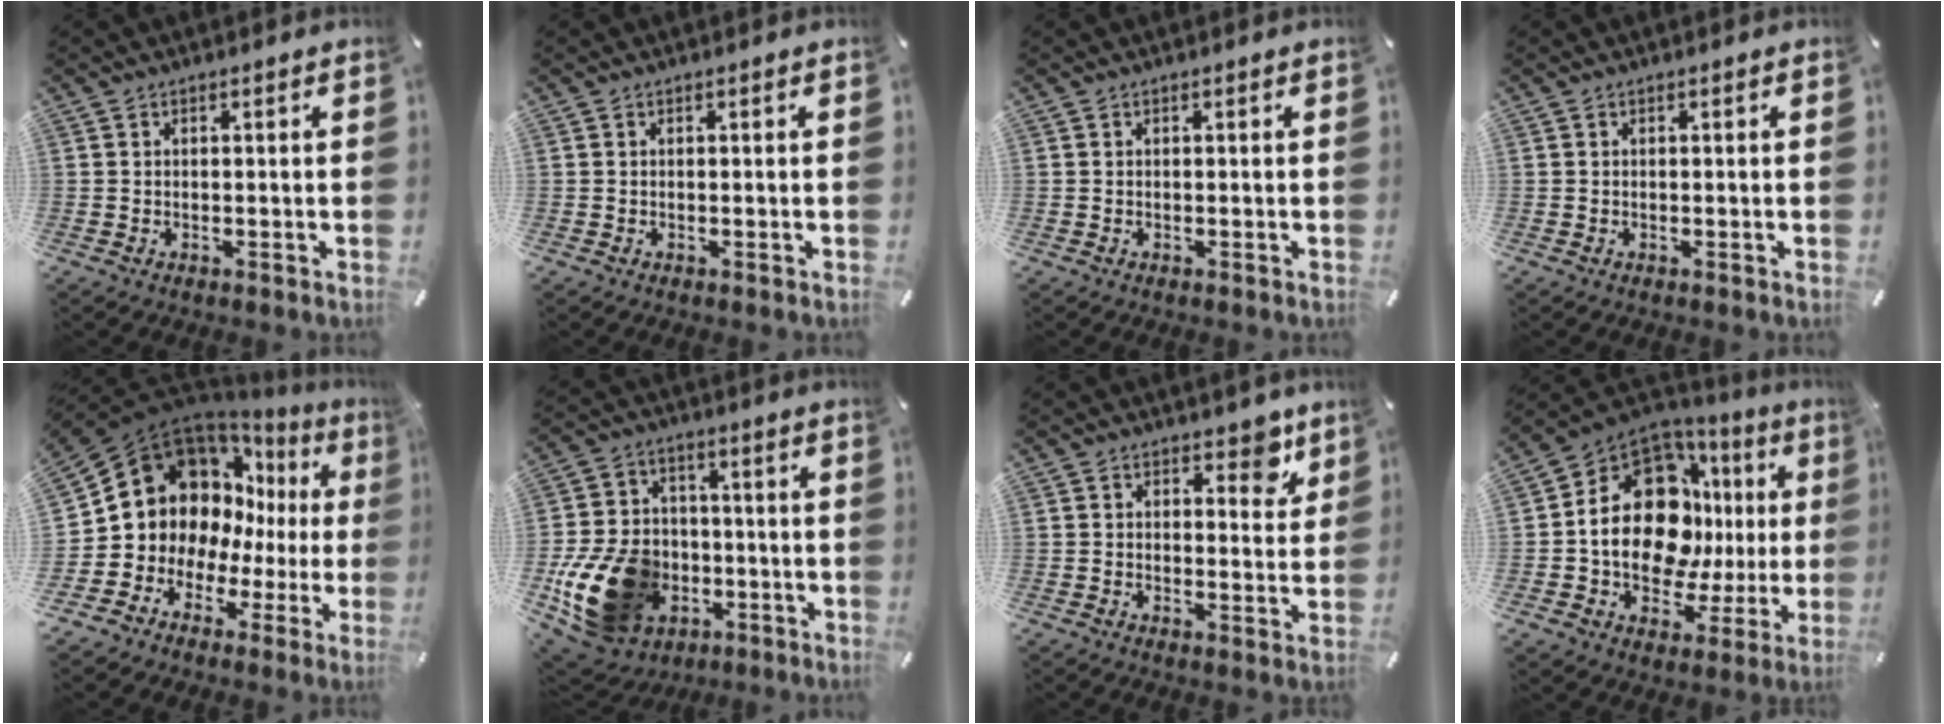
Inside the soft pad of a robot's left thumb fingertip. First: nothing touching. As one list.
[{"total": 0.0}, {"total": 0.0}, {"total": 0.0}, {"total": 14.6, "force": [5.1, 12.5, 5.6], "torque": [-0.096, -0.059, 0.109]}, {"total": 18.9, "force": [-6.0, 14.3, 10.8], "torque": [-0.201, 0.029, -0.089]}, {"total": 6.1, "force": [3.7, 3.6, 3.2], "torque": [-0.017, -0.018, 0.057]}, {"total": 19.7, "force": [2.9, 14.0, 13.6], "torque": [-0.243, -0.025, 0.051]}]